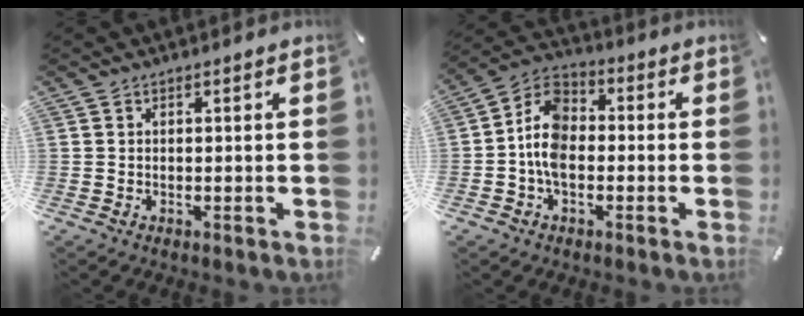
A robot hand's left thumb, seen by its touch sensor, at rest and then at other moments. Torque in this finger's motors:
{"motor_torque": [1.01, 1.67, 0.51, -0.33, 0.29]}